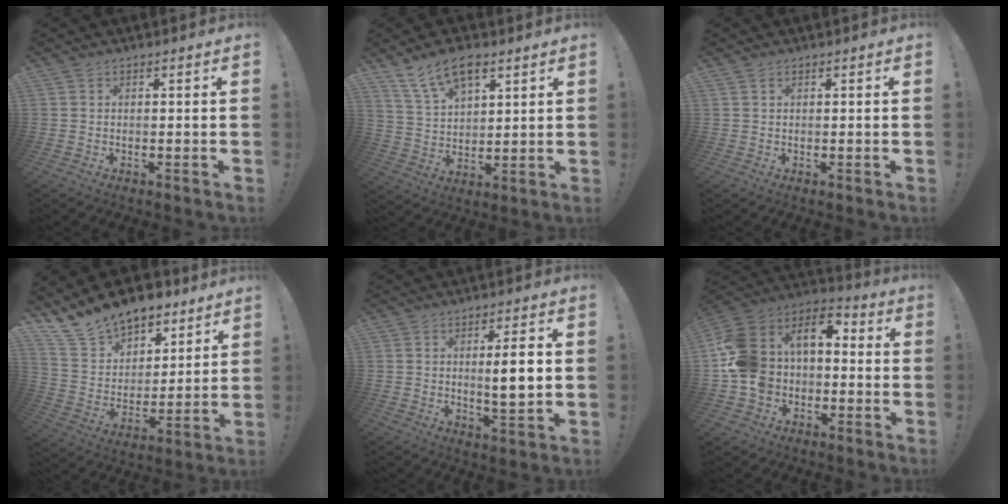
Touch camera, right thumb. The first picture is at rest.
{"total": 11.7, "force": [7.5, 6.0, 6.7], "torque": [-0.113, -0.027, 0.140]}
{"total": 0.6, "force": [0.4, 0.3, 0.2], "torque": [0.002, -0.003, 0.007]}
{"total": 15.4, "force": [12.5, 7.9, 4.2], "torque": [-0.083, -0.090, 0.233]}
{"total": 7.1, "force": [0.8, 0.9, 7.0], "torque": [-0.101, -0.009, 0.006]}
{"total": 14.5, "force": [0.5, 11.7, 8.6], "torque": [-0.167, 0.000, 0.018]}